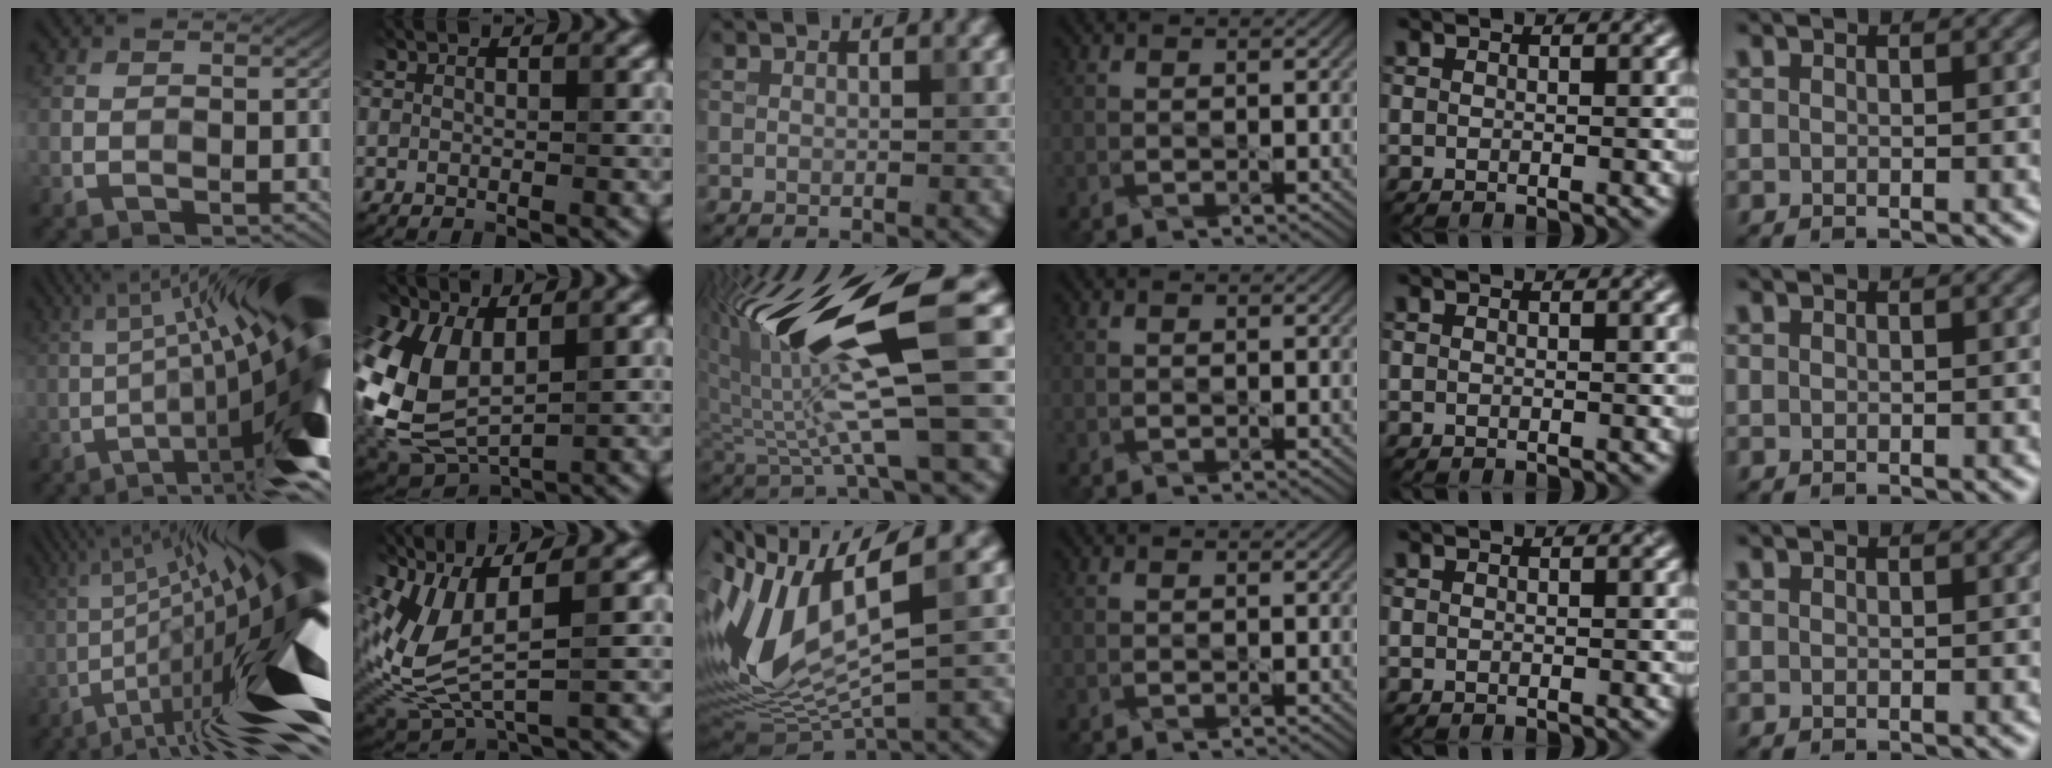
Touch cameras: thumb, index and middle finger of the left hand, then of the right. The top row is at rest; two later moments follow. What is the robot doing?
{"motion": "shake", "object": "medicine bottle"}